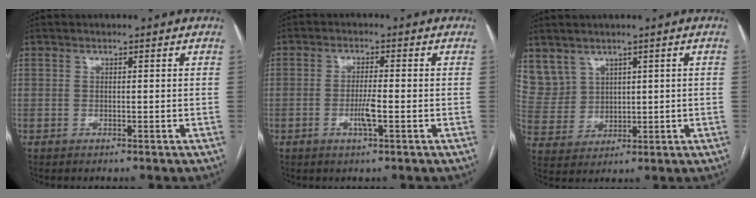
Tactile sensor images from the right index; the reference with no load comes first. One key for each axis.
{"total": 3.5, "fx": -1.1, "fy": 0.1, "fz": 3.3, "tx": -0.065, "ty": -0.004, "tz": -0.021}
{"total": 6.8, "fx": 4.3, "fy": 5.2, "fz": 0.7, "tx": -0.029, "ty": 0.020, "tz": 0.106}